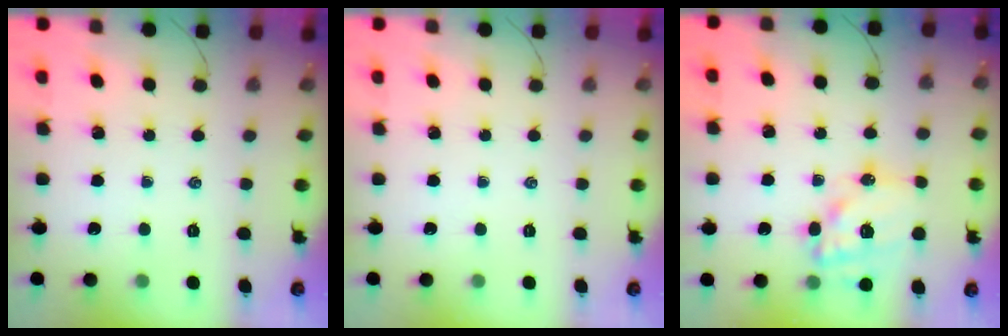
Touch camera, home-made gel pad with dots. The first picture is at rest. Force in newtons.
{"total": 0.0}
{"total": 16.1, "press": 15.7, "slide": 3.6}